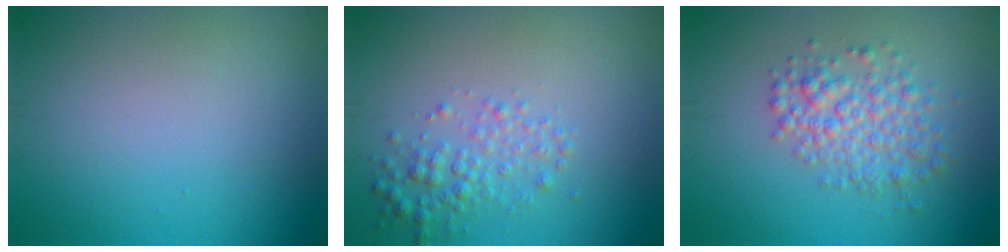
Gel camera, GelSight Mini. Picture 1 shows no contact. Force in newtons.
{"total": 2.5, "press": 2.5, "slide": 0.1}
{"total": 4.0, "press": 4.0, "slide": 0.1}